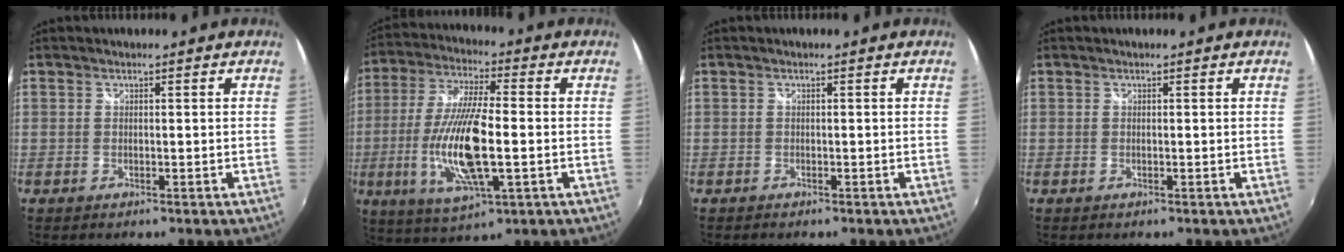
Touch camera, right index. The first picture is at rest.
{"total": 16.4, "force": [-3.2, 4.3, 15.5], "torque": [-0.315, -0.016, -0.057]}
{"total": 0.8, "force": [-0.7, 0.4, 0.2], "torque": [-0.009, -0.002, -0.012]}
{"total": 0.0}